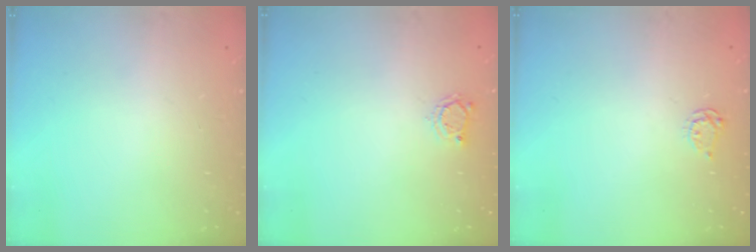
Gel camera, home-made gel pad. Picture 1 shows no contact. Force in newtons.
{"total": 2.9, "press": 2.9, "slide": 0.3}
{"total": 3.8, "press": 3.8, "slide": 0.4}